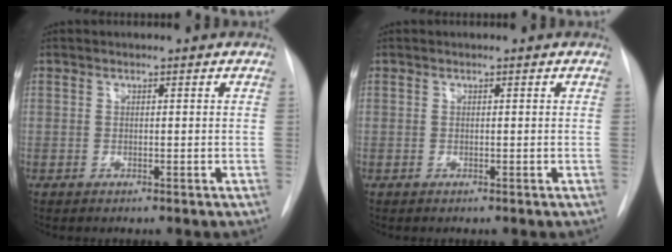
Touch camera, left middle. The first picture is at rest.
{"total": 0.0}